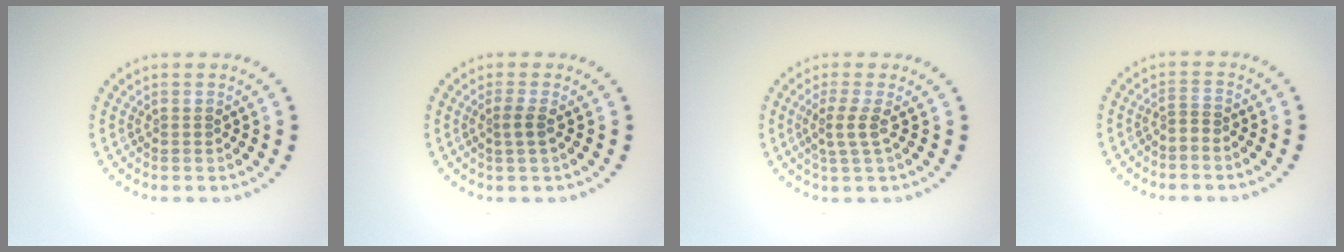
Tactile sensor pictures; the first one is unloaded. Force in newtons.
{"total": 1.2, "press": 1.0, "slide": 0.8}
{"total": 2.0, "press": 1.6, "slide": 1.3}
{"total": 0.9, "press": 0.3, "slide": 0.8}